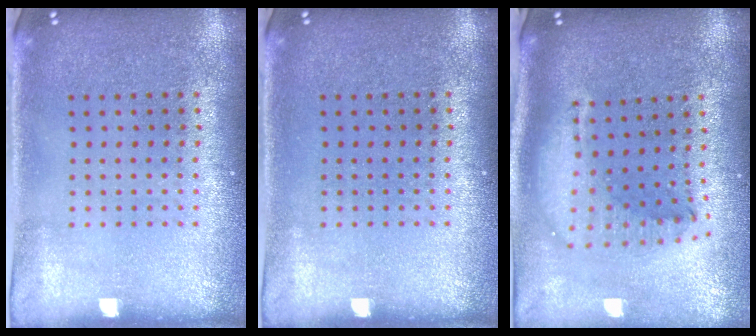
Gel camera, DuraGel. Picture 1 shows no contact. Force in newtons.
{"total": 0.0}
{"total": 2.2, "press": 1.7, "slide": 1.4}